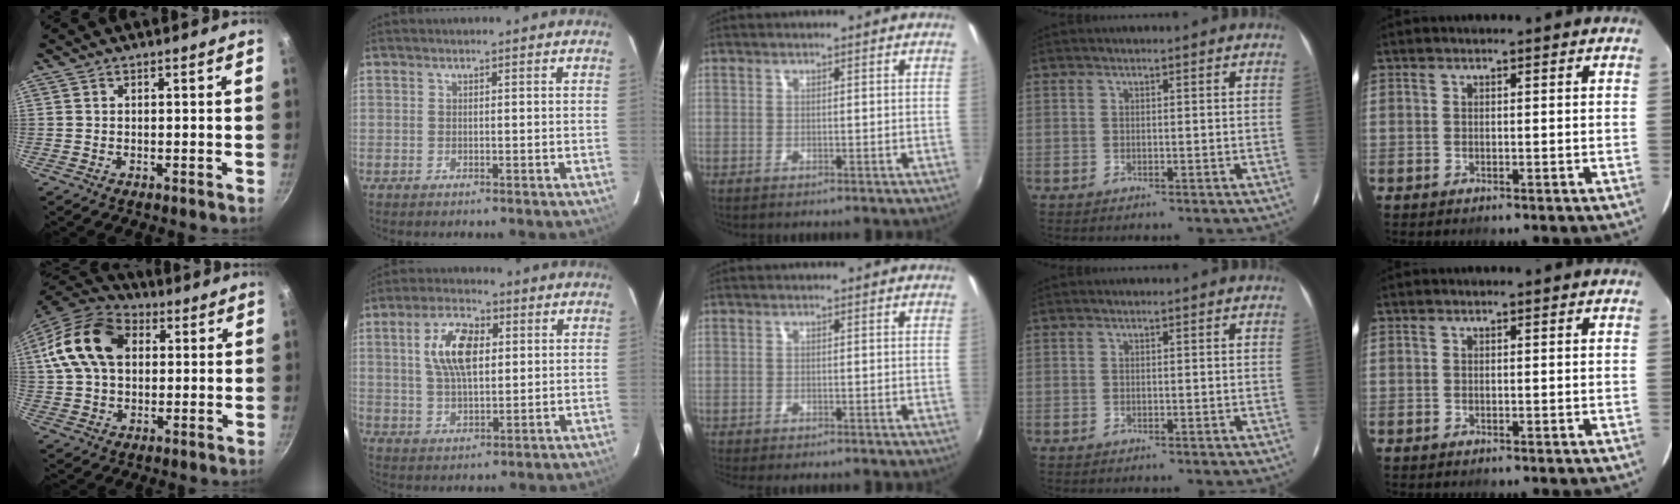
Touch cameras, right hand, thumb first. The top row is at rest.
{"thumb": {"total": 16.8, "force": [3.9, 11.7, 11.3], "torque": [-0.192, 0.017, 0.055]}, "index": {"total": 10.1, "force": [2.5, 4.8, 8.5], "torque": [-0.161, 0.014, 0.049]}, "middle": {"total": 2.2, "force": [-1.9, 0.4, 1.0], "torque": [-0.025, -0.016, -0.033]}}